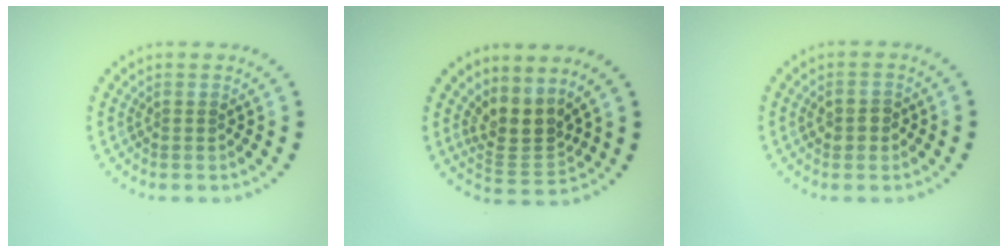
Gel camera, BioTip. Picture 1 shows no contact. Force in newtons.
{"total": 3.4, "press": 2.6, "slide": 2.2}
{"total": 1.8, "press": 1.8, "slide": 0.2}